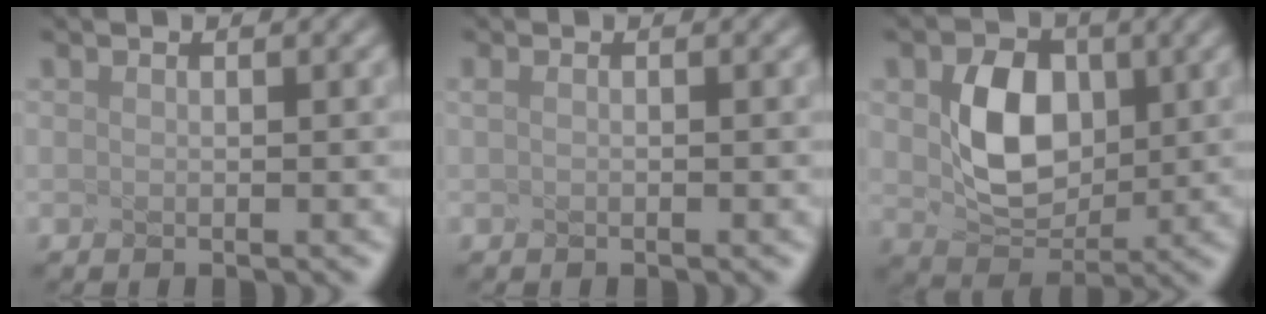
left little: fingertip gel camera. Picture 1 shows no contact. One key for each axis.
{"total": 0.5, "fx": 0.0, "fy": 0.3, "fz": 0.4, "tx": -0.011, "ty": 0.007, "tz": -0.002}
{"total": 4.5, "fx": -0.4, "fy": 3.2, "fz": 3.2, "tx": -0.102, "ty": -0.011, "tz": 0.037}